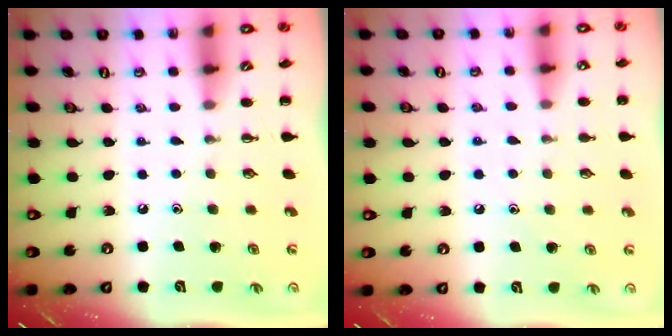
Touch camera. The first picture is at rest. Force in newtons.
{"total": 5.1, "press": 5.0, "slide": 1.4}